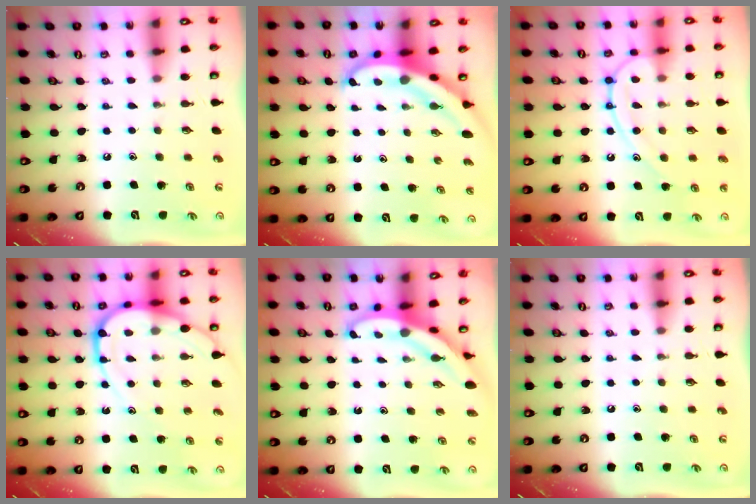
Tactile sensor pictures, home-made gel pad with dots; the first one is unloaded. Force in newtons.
{"total": 5.1, "press": 5.1, "slide": 0.5}
{"total": 12.6, "press": 12.5, "slide": 1.4}
{"total": 12.5, "press": 12.5, "slide": 1.1}
{"total": 3.5, "press": 3.5, "slide": 0.1}
{"total": 0.0}